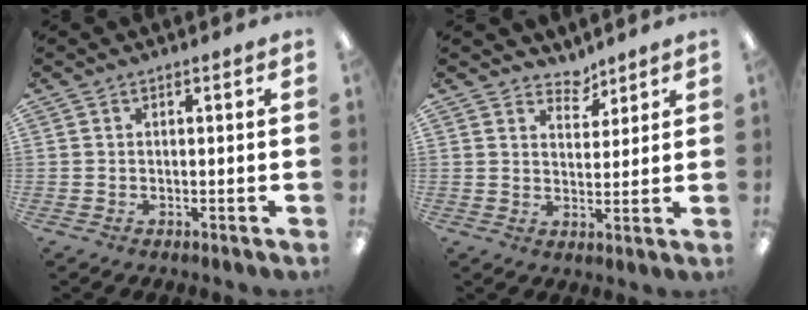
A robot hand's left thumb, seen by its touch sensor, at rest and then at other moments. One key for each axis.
{"total": 4.3, "fx": 3.8, "fy": 1.9, "fz": 0.4, "tx": 0.006, "ty": -0.029, "tz": 0.068}